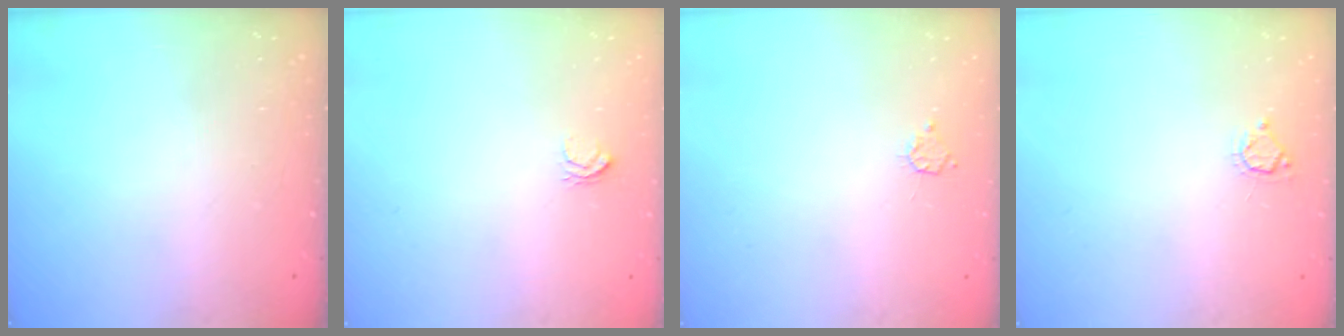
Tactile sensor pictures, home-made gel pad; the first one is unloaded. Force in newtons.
{"total": 2.6, "press": 2.6, "slide": 0.2}
{"total": 3.3, "press": 3.2, "slide": 0.3}
{"total": 4.6, "press": 4.6, "slide": 0.4}